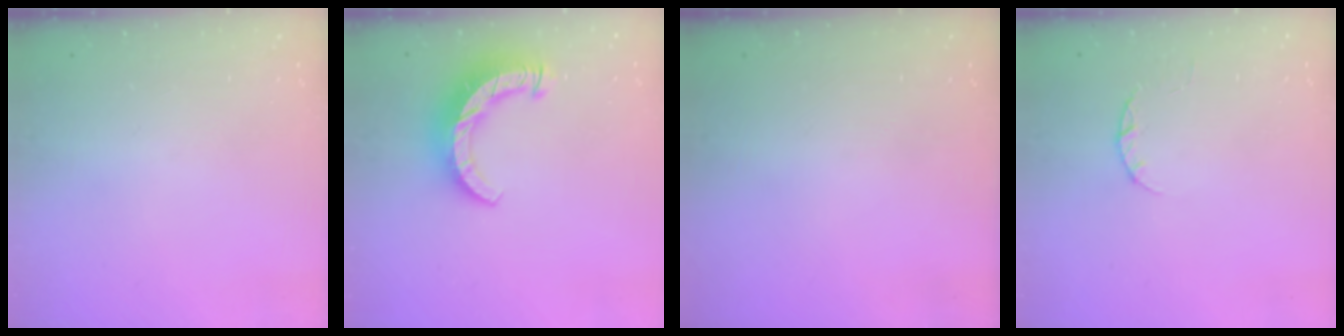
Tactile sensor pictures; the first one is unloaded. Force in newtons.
{"total": 10.5, "press": 10.5, "slide": 1.2}
{"total": 0.0}
{"total": 2.4, "press": 2.3, "slide": 0.4}